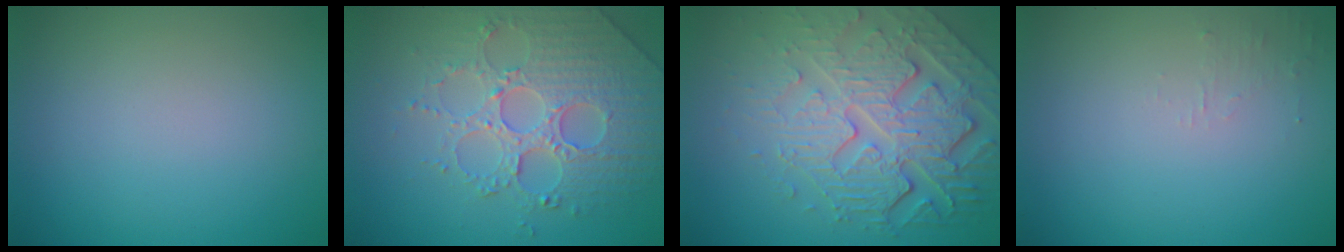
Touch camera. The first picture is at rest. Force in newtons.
{"total": 5.1, "press": 4.9, "slide": 1.2}
{"total": 8.1, "press": 5.7, "slide": 5.8}
{"total": 0.9, "press": 0.9, "slide": 0.1}